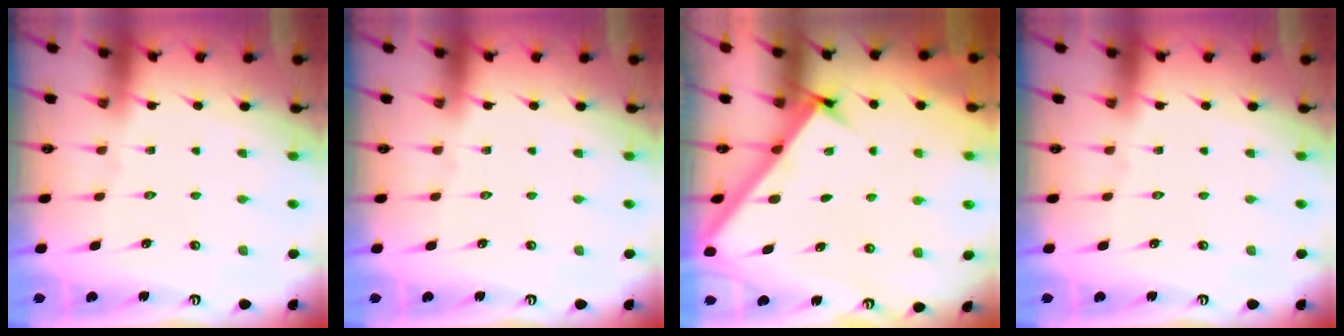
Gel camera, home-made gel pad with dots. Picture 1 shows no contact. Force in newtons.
{"total": 0.0}
{"total": 2.9, "press": 2.9, "slide": 0.1}
{"total": 0.0}